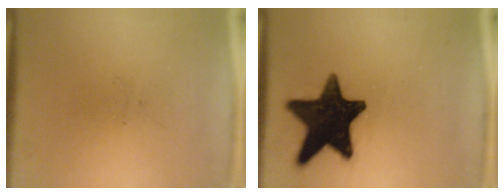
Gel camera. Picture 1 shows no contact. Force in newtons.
{"total": 16.7}